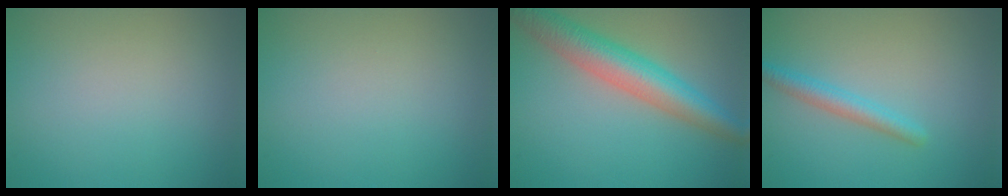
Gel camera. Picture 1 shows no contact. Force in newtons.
{"total": 0.0}
{"total": 6.5, "press": 6.5, "slide": 0.1}
{"total": 2.2, "press": 2.2, "slide": 0.1}